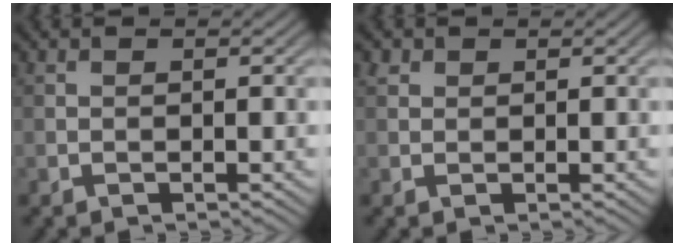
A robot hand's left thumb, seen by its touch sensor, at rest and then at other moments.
{"total": 1.1, "force": [0.7, 0.8, 0.2], "torque": [-0.002, 0.002, 0.013]}